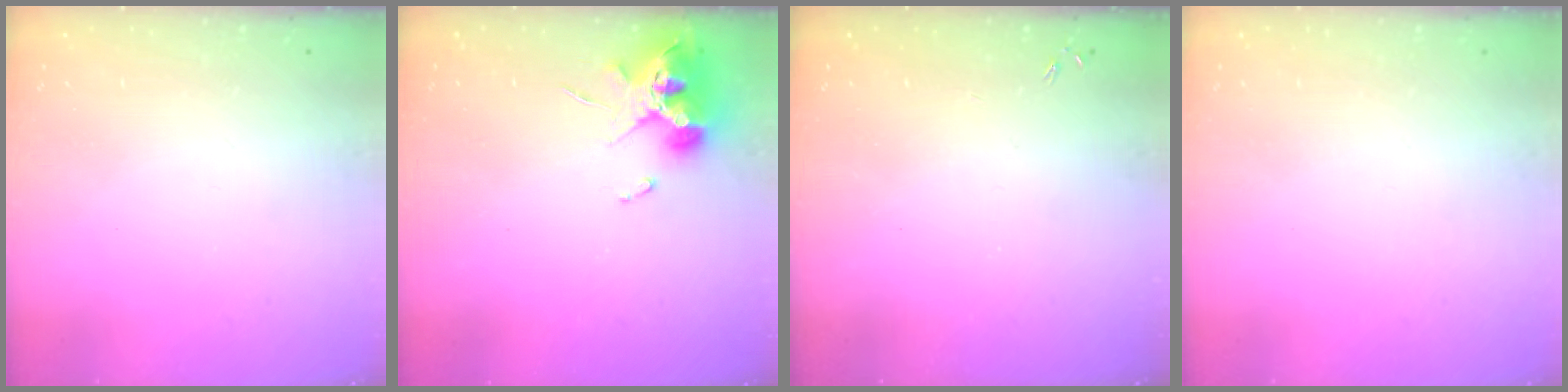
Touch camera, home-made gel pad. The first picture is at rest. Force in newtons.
{"total": 11.0, "press": 10.9, "slide": 0.8}
{"total": 0.0}
{"total": 0.0}